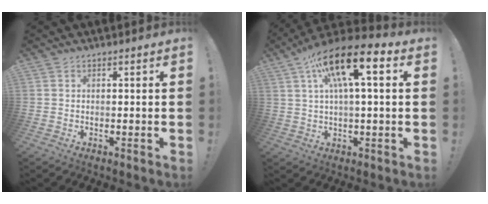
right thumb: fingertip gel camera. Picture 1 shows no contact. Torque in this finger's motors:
{"motor_torque": [1.07, 2.71, 0.31, 0.19, 0.15]}